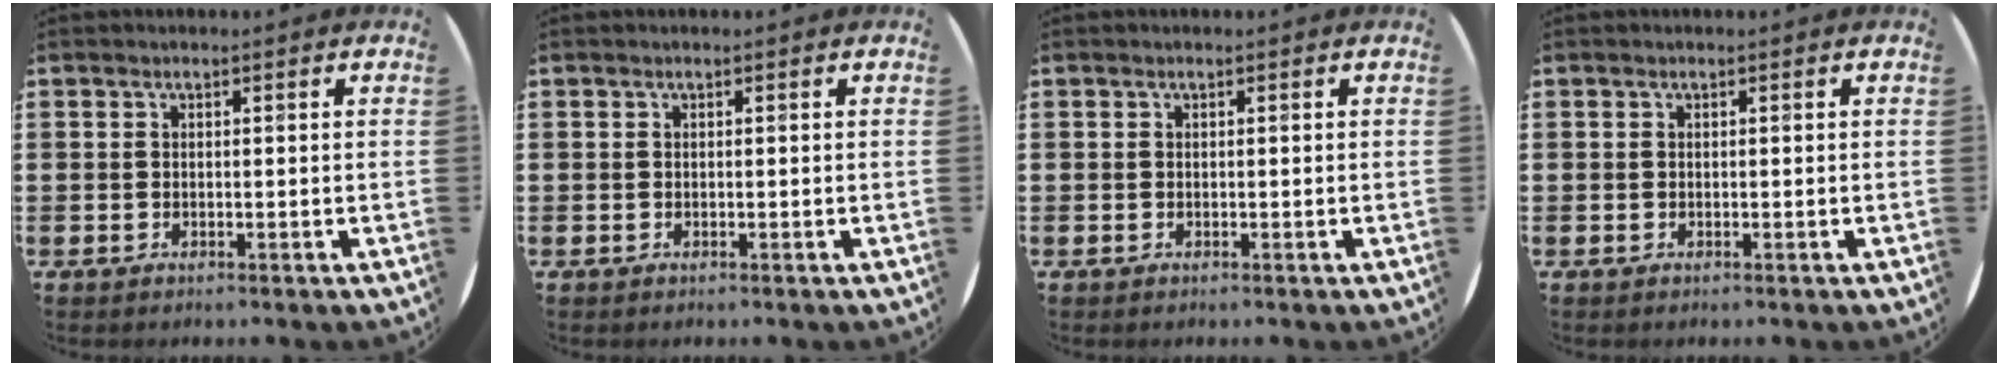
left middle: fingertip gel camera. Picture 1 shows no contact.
{"total": 0.0}
{"total": 0.0}
{"total": 0.0}